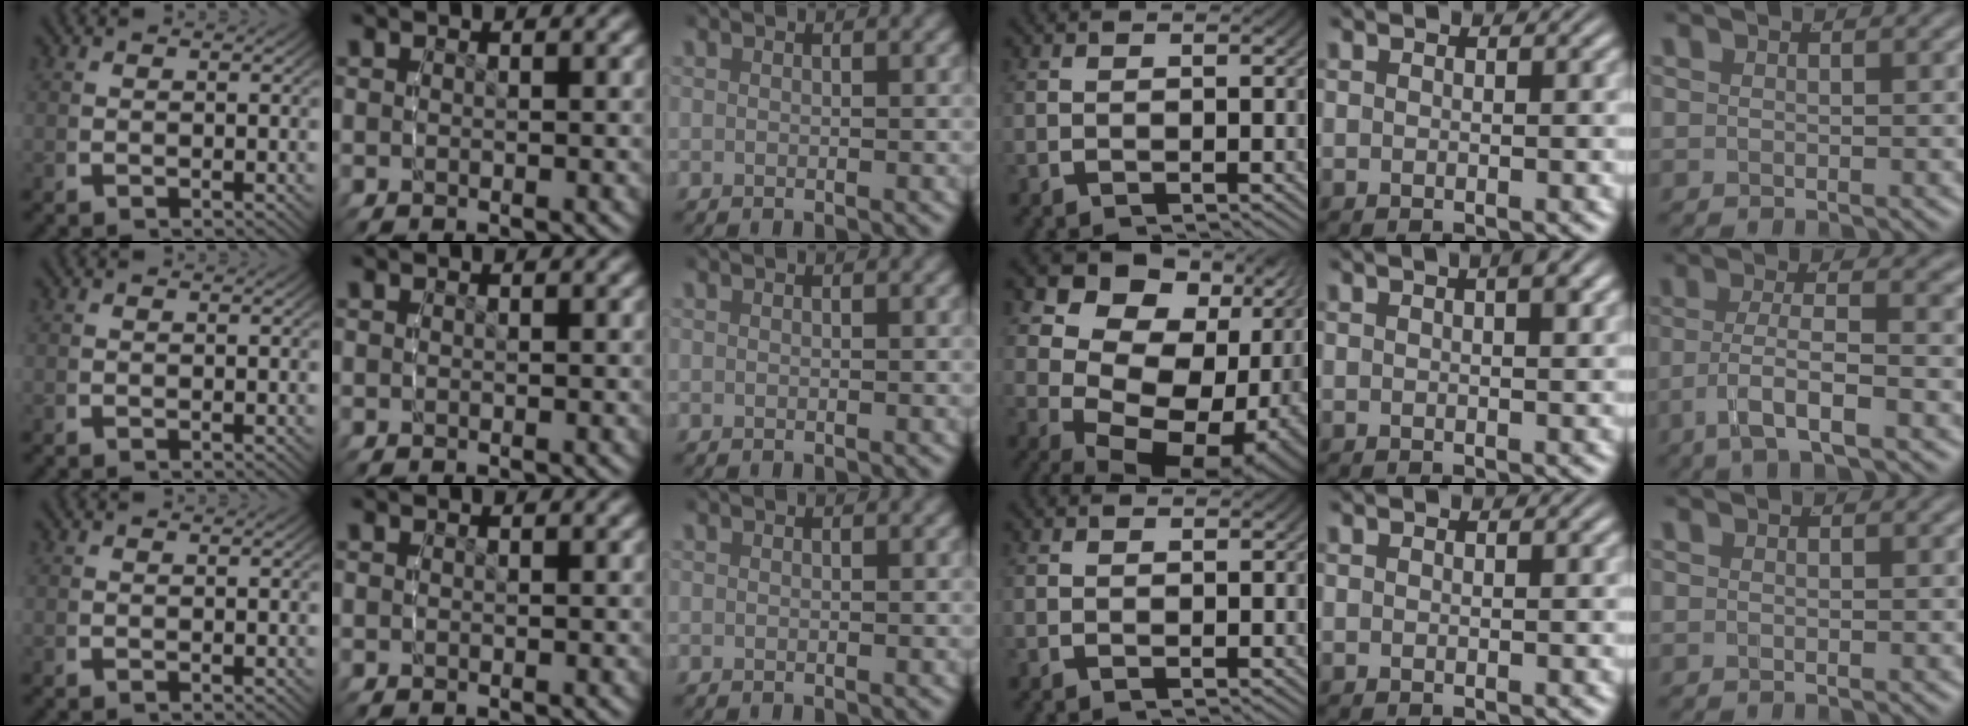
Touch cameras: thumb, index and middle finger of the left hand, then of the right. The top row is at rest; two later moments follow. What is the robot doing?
{"motion": "lift_and_place", "object": "sponge"}